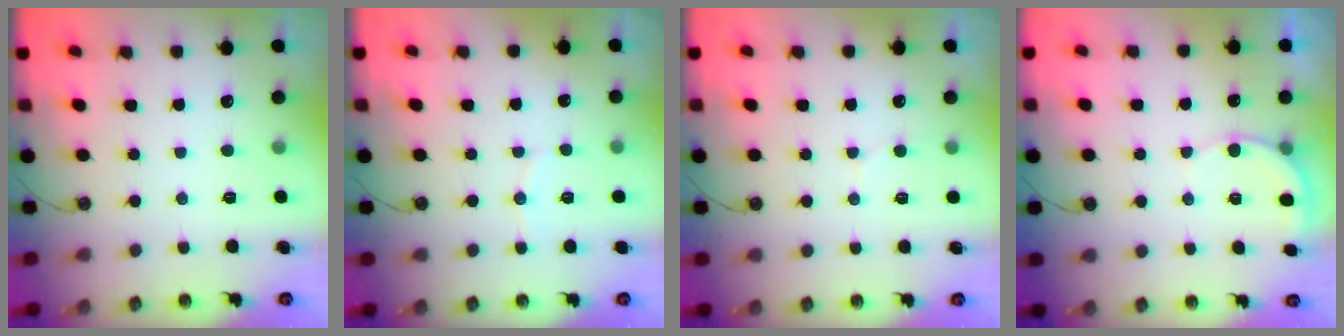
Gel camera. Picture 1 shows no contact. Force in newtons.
{"total": 3.6, "press": 3.6, "slide": 0.6}
{"total": 5.4, "press": 5.4, "slide": 0.5}
{"total": 6.0, "press": 6.0, "slide": 0.9}